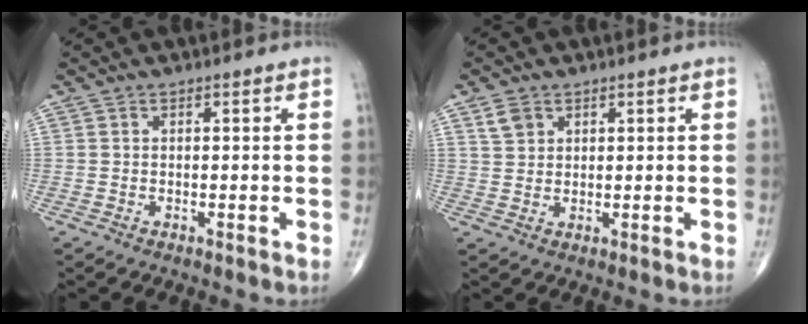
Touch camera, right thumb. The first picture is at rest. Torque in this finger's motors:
{"motor_torque": [-0.46, 0.59, -0.08, 0.01, 0.07]}